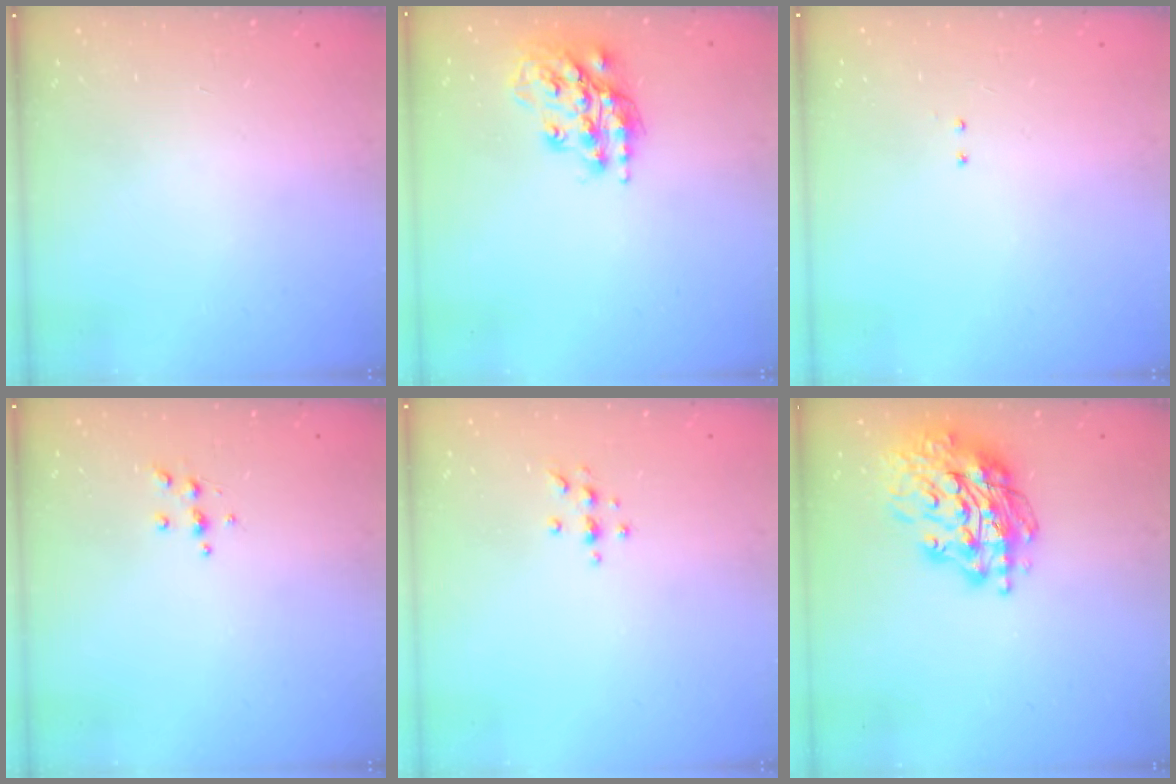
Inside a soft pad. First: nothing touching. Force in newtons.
{"total": 17.5, "press": 17.4, "slide": 1.4}
{"total": 2.0, "press": 2.0, "slide": 0.4}
{"total": 4.3, "press": 4.3, "slide": 0.5}
{"total": 4.7, "press": 4.7, "slide": 0.6}
{"total": 18.9, "press": 18.8, "slide": 2.2}